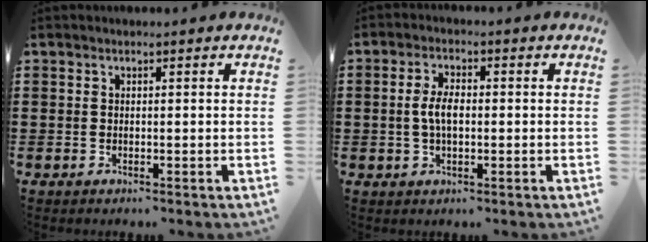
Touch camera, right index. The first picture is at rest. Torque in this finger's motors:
{"motor_torque": [0.58, -0.44, 0.52, 0.08]}